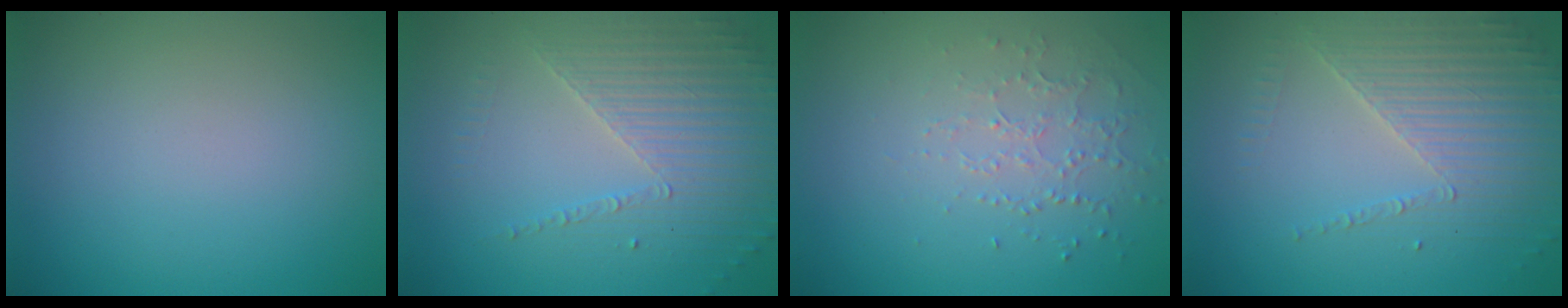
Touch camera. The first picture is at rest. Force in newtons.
{"total": 3.7, "press": 3.3, "slide": 1.5}
{"total": 1.3, "press": 1.0, "slide": 0.8}
{"total": 3.8, "press": 3.5, "slide": 1.5}